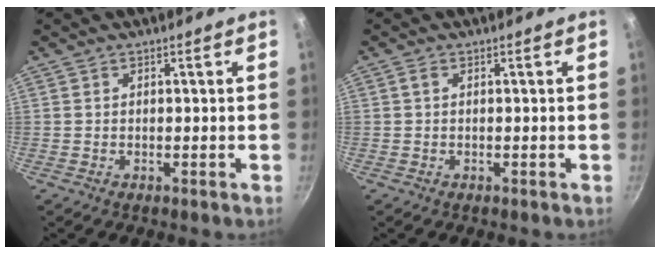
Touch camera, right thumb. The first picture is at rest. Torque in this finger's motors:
{"motor_torque": [0.64, 0.61, 0.68, 0.23, -0.01]}